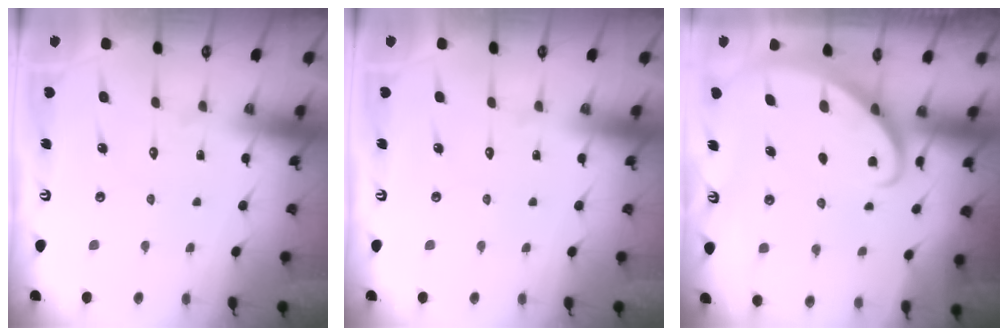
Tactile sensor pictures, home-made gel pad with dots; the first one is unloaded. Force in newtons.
{"total": 0.0}
{"total": 2.8, "press": 2.8, "slide": 0.2}